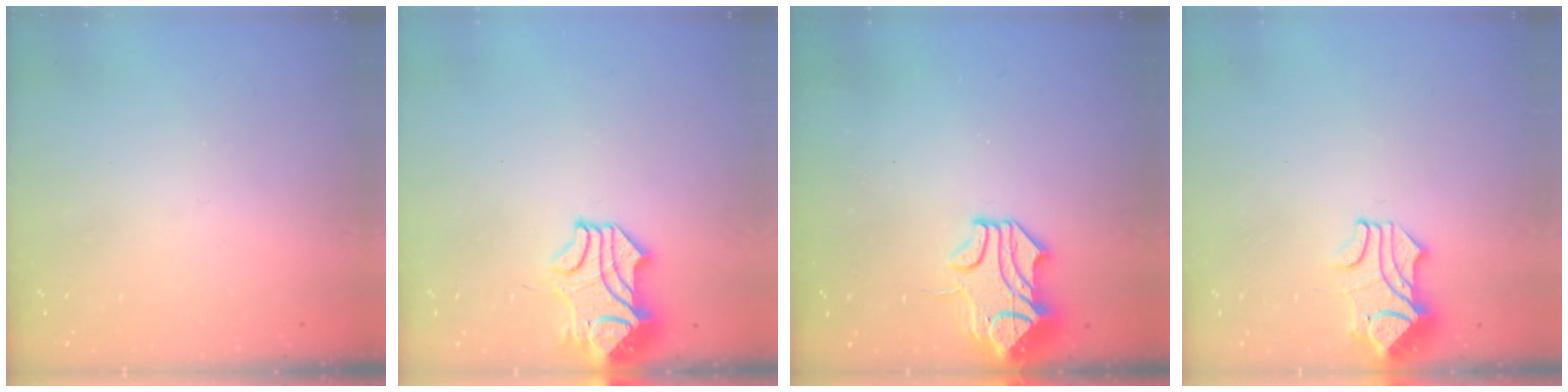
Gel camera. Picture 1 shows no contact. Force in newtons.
{"total": 3.5, "press": 3.4, "slide": 1.0}
{"total": 2.2, "press": 1.6, "slide": 1.6}
{"total": 1.6, "press": 1.2, "slide": 1.0}